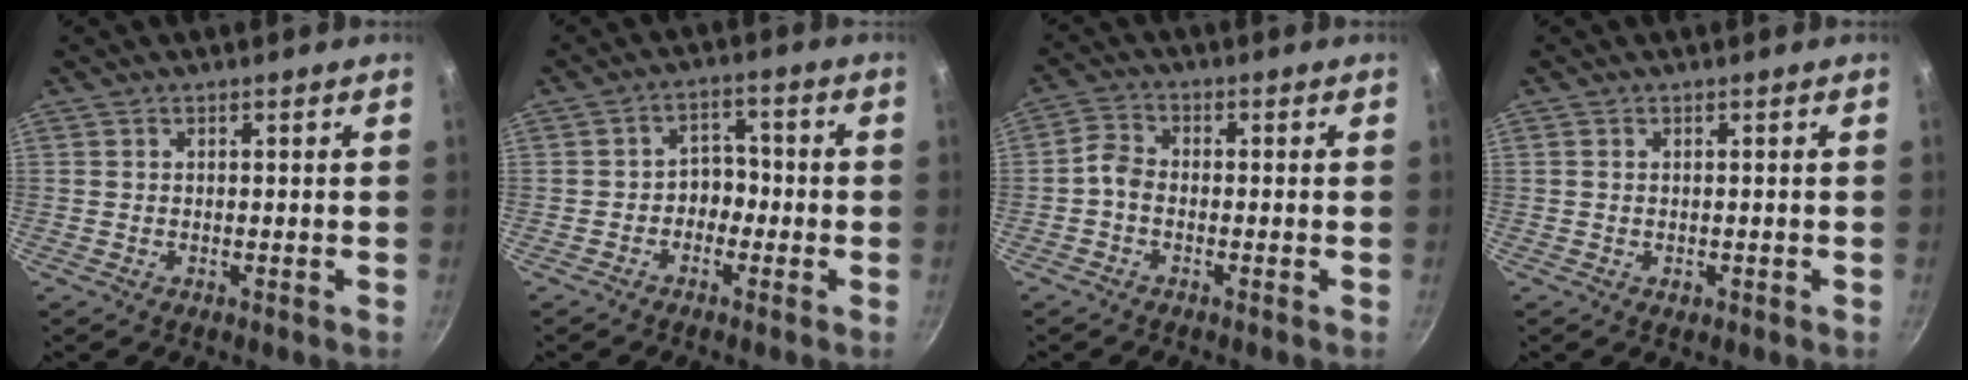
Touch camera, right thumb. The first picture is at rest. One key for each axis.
{"total": 4.5, "fx": -1.5, "fy": 3.5, "fz": 2.4, "tx": 0.006, "ty": 0.026, "tz": -0.032}
{"total": 3.4, "fx": -1.4, "fy": 2.3, "fz": 2.0, "tx": -0.046, "ty": 0.021, "tz": -0.038}
{"total": 1.0, "fx": -0.4, "fy": 0.6, "fz": 0.7, "tx": -0.008, "ty": 0.000, "tz": -0.006}